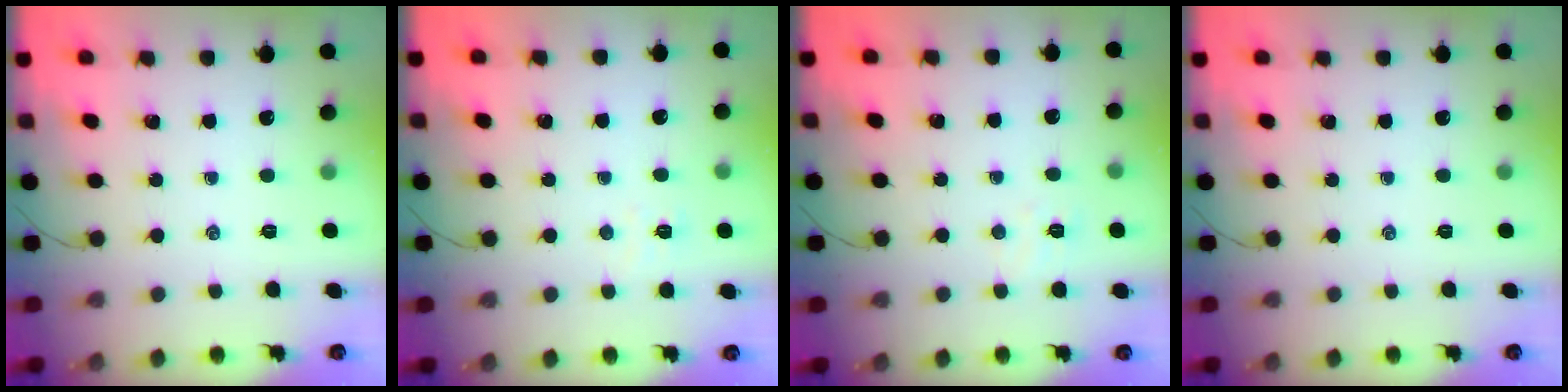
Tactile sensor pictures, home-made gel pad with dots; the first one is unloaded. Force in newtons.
{"total": 3.0, "press": 2.9, "slide": 0.9}
{"total": 3.9, "press": 3.8, "slide": 0.9}
{"total": 0.0}